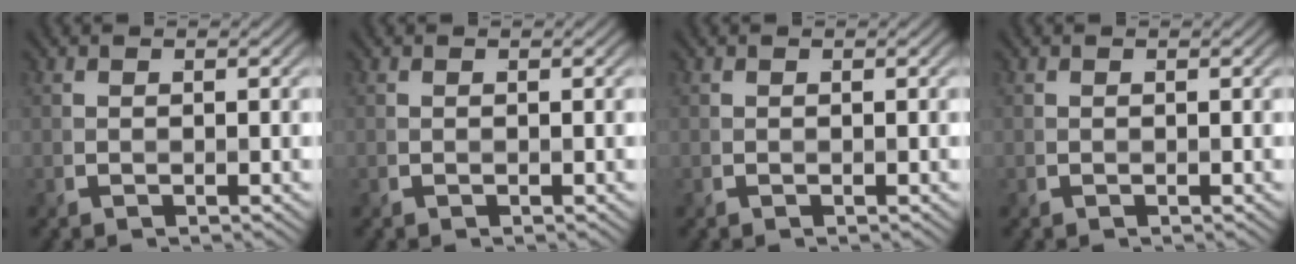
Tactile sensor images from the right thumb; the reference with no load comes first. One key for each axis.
{"total": 0.0}
{"total": 0.0}
{"total": 0.0}